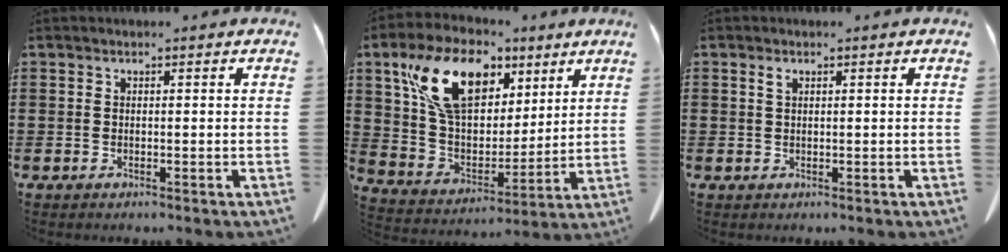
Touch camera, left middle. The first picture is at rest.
{"total": 15.1, "force": [7.7, 8.9, 9.4], "torque": [-0.217, 0.016, 0.149]}
{"total": 1.0, "force": [0.5, 0.6, 0.7], "torque": [-0.016, 0.001, 0.010]}